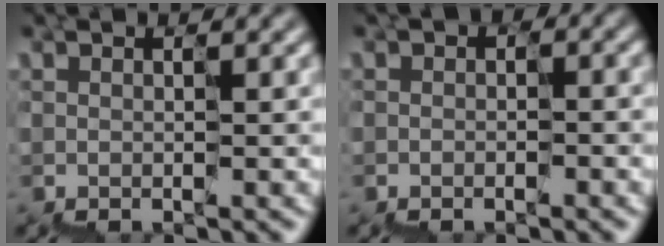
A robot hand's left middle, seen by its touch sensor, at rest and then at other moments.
{"total": 0.9, "force": [-0.7, 0.5, 0.2], "torque": [-0.002, 0.005, -0.011]}